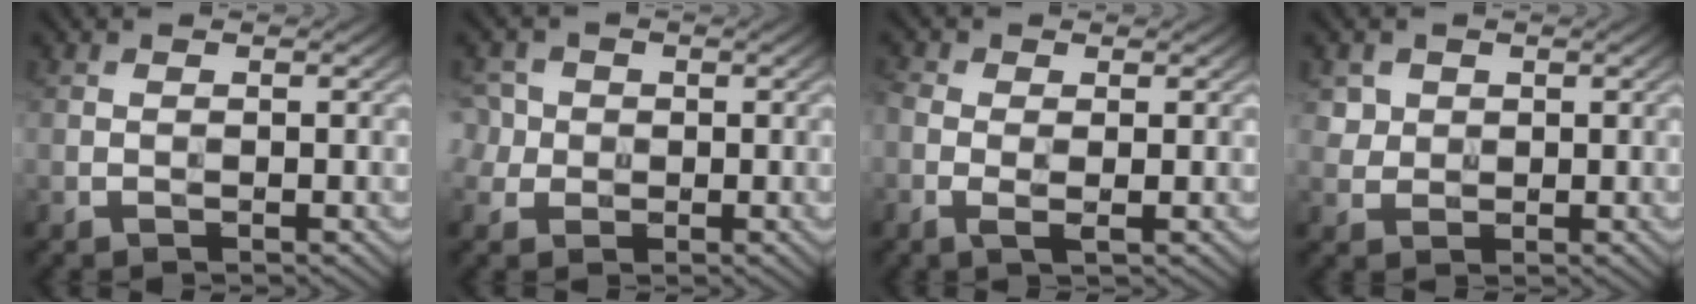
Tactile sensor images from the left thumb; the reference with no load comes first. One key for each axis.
{"total": 3.5, "fx": 0.2, "fy": 3.3, "fz": 1.2, "tx": -0.040, "ty": 0.006, "tz": -0.005}
{"total": 2.9, "fx": -0.3, "fy": 1.4, "fz": 2.5, "tx": -0.070, "ty": -0.002, "tz": -0.012}
{"total": 2.4, "fx": 1.1, "fy": 2.1, "fz": 0.4, "tx": -0.019, "ty": -0.012, "tz": 0.029}